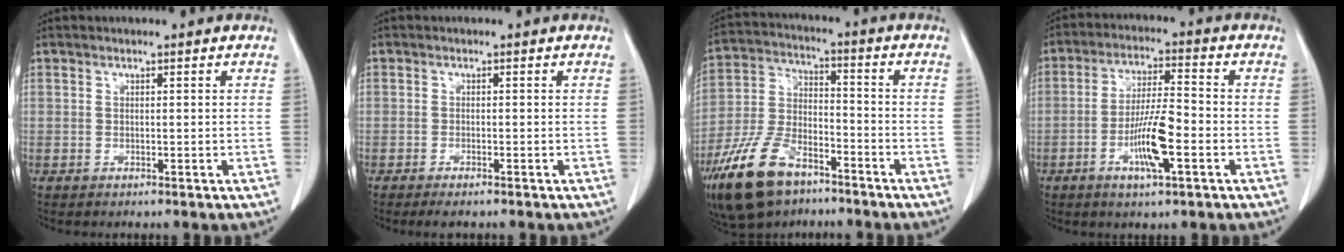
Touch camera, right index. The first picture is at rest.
{"total": 2.0, "force": [-1.5, 0.4, 1.2], "torque": [-0.017, -0.004, -0.022]}
{"total": 14.4, "force": [-9.1, 6.7, 8.9], "torque": [-0.194, -0.007, -0.175]}
{"total": 9.0, "force": [-3.2, 1.3, 8.3], "torque": [-0.156, -0.002, -0.059]}